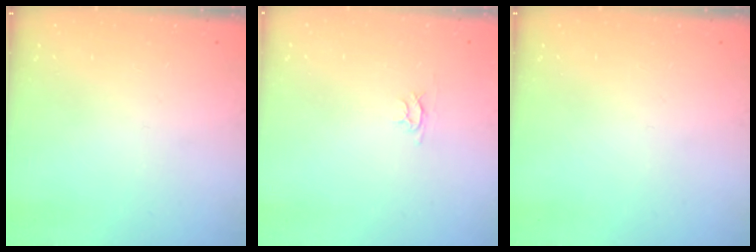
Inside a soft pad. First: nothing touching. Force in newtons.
{"total": 2.4, "press": 2.4, "slide": 0.3}
{"total": 0.0}